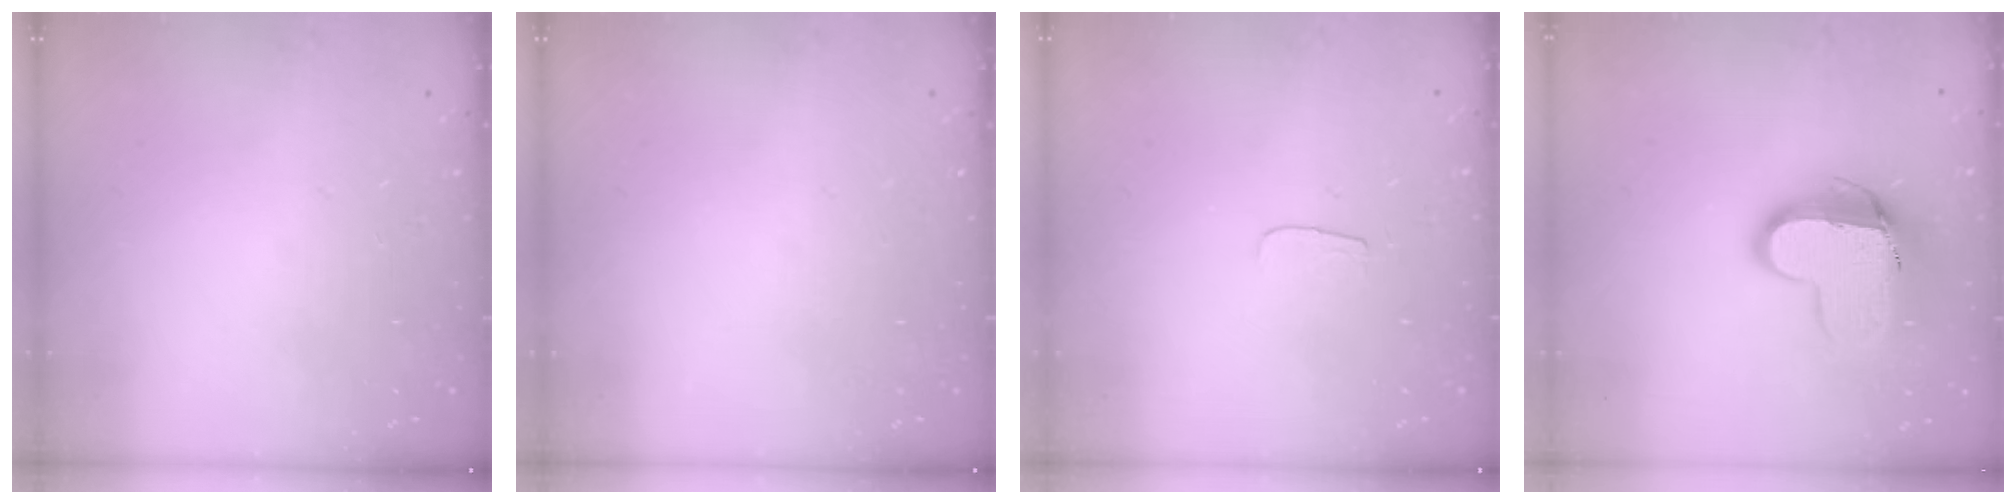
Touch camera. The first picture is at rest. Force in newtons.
{"total": 0.0}
{"total": 3.5, "press": 3.4, "slide": 0.4}
{"total": 12.0, "press": 11.9, "slide": 1.1}